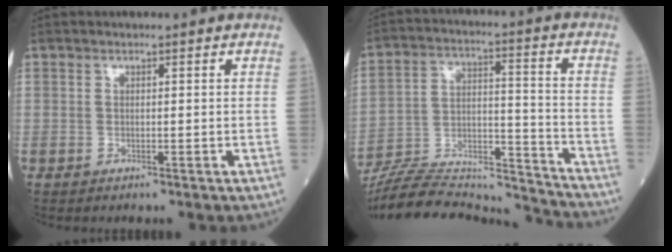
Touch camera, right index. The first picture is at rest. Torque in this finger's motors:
{"motor_torque": [-0.04, -0.71, -0.17, -0.21]}